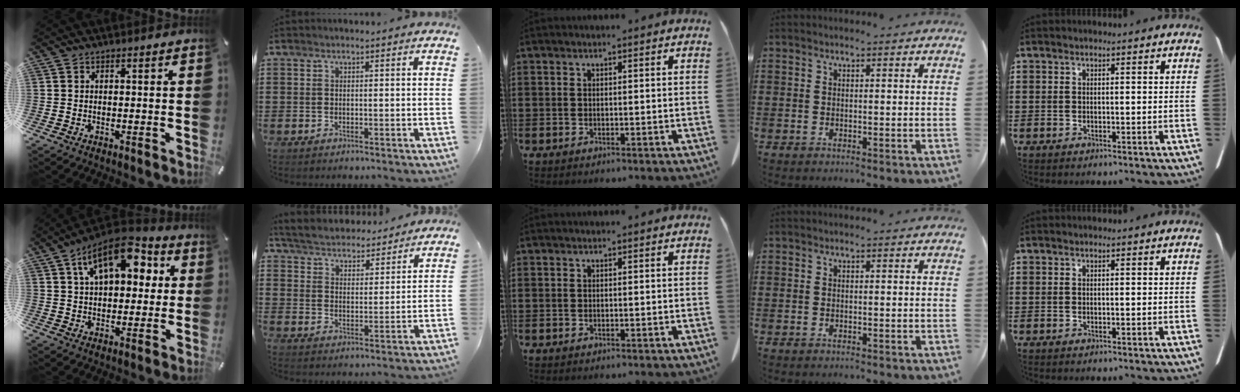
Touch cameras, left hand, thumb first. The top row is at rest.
{"thumb": {"total": 14.8, "force": [6.2, 8.8, 10.1], "torque": [-0.159, -0.014, 0.106]}, "index": {"total": 4.4, "force": [4.4, 0.4, 0.0], "torque": [-0.025, -0.029, 0.074]}}